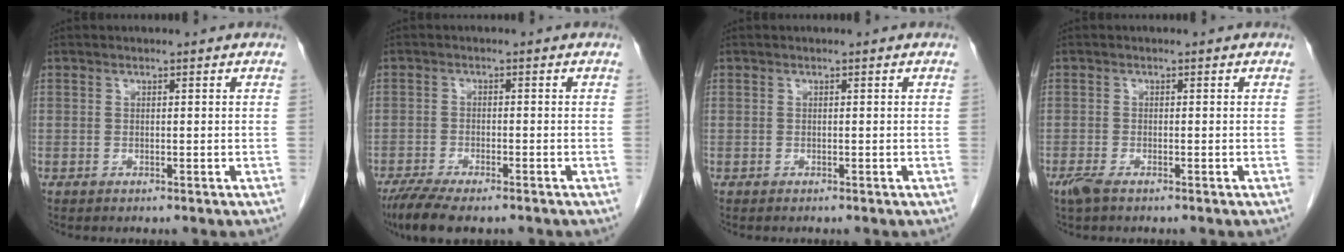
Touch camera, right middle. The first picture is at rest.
{"total": 8.1, "force": [-6.3, 2.0, 4.7], "torque": [-0.080, -0.017, -0.103]}
{"total": 0.0}
{"total": 2.1, "force": [-1.4, 0.5, 1.4], "torque": [-0.037, -0.007, -0.027]}